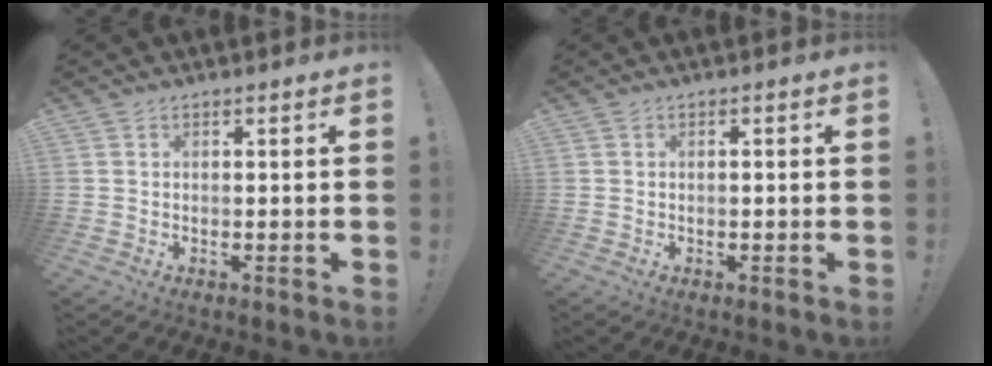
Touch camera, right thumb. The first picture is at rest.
{"total": 0.6, "force": [-0.4, 0.1, 0.4], "torque": [-0.014, 0.003, -0.007]}